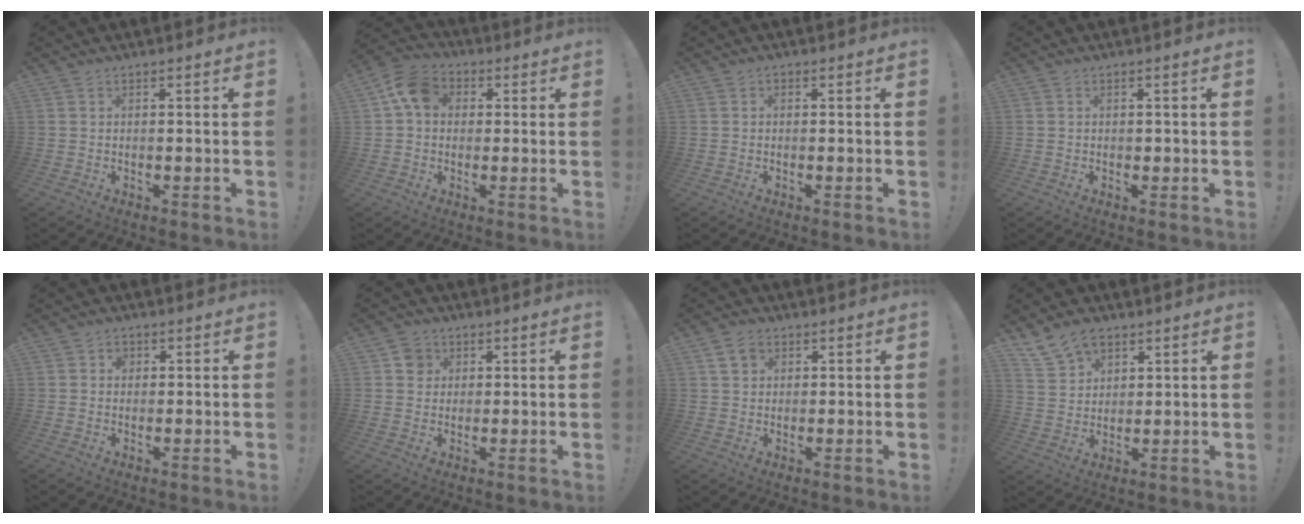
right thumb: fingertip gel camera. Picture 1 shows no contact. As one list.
[{"total": 10.0, "force": [2.6, 7.7, 5.9], "torque": [-0.094, 0.006, 0.053]}, {"total": 0.7, "force": [-0.3, 0.6, 0.3], "torque": [-0.011, 0.005, -0.005]}, {"total": 0.7, "force": [0.0, 0.7, 0.1], "torque": [-0.002, 0.001, 0.001]}, {"total": 2.2, "force": [0.5, 1.9, 0.9], "torque": [-0.014, 0.001, 0.007]}, {"total": 5.0, "force": [1.7, 4.6, 1.2], "torque": [-0.015, 0.005, 0.034]}, {"total": 5.0, "force": [2.2, 3.8, 2.3], "torque": [-0.034, 0.002, 0.043]}, {"total": 9.4, "force": [6.6, 6.1, 2.9], "torque": [-0.055, -0.033, 0.132]}]